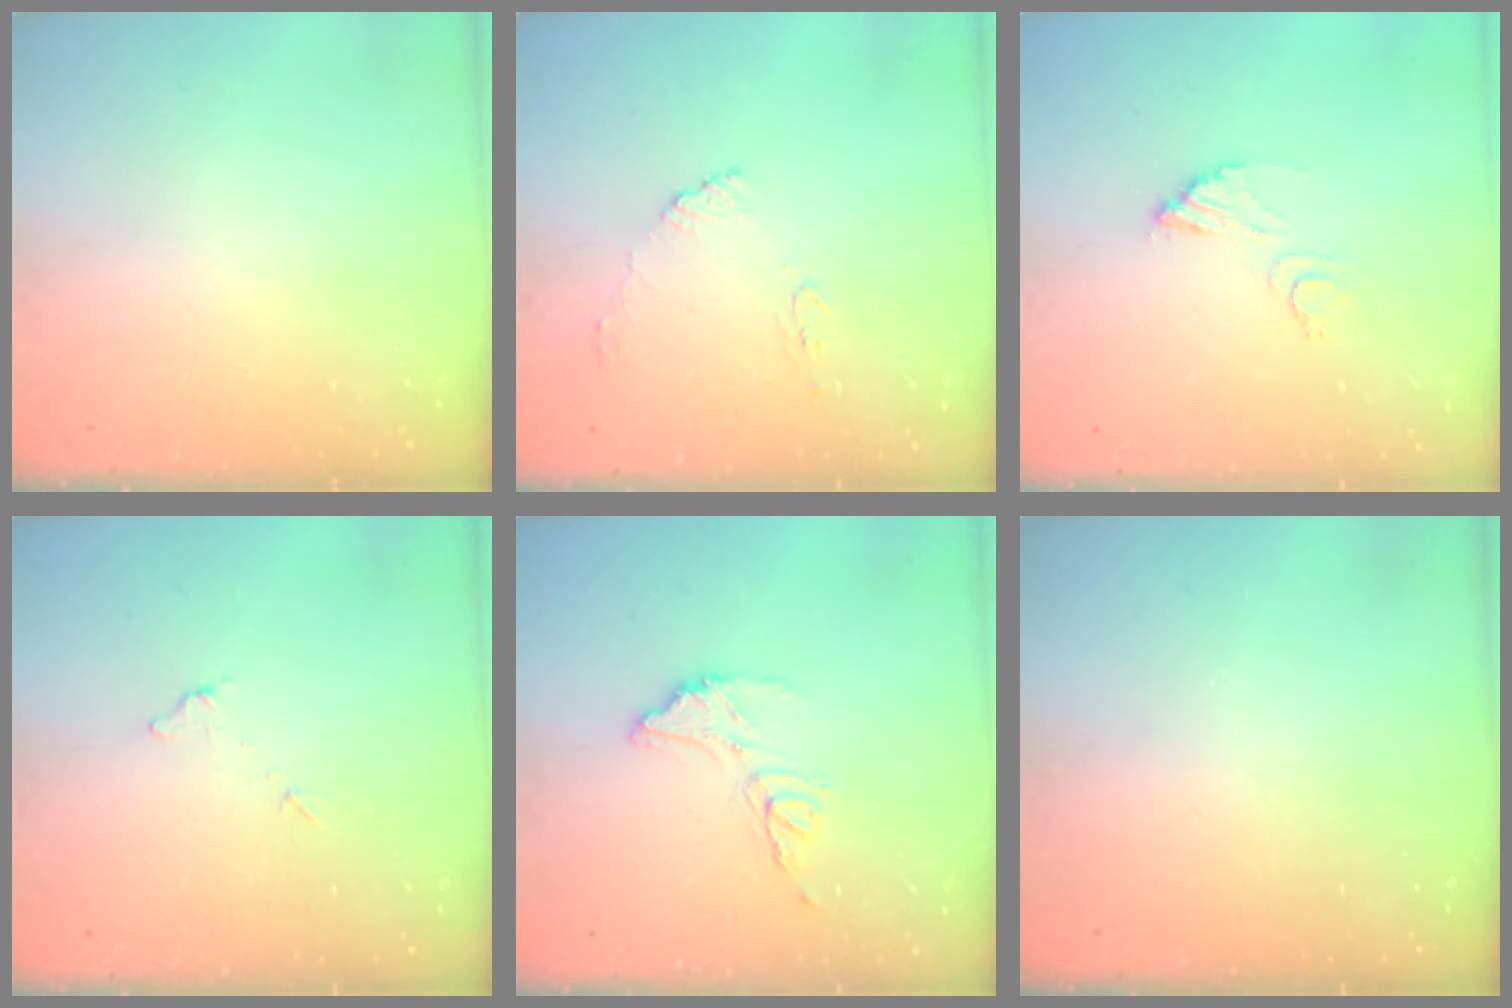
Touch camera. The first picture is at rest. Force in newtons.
{"total": 8.2, "press": 8.1, "slide": 0.8}
{"total": 6.3, "press": 6.3, "slide": 0.4}
{"total": 5.4, "press": 5.4, "slide": 0.2}
{"total": 11.3, "press": 11.2, "slide": 0.9}
{"total": 2.9, "press": 2.8, "slide": 0.9}